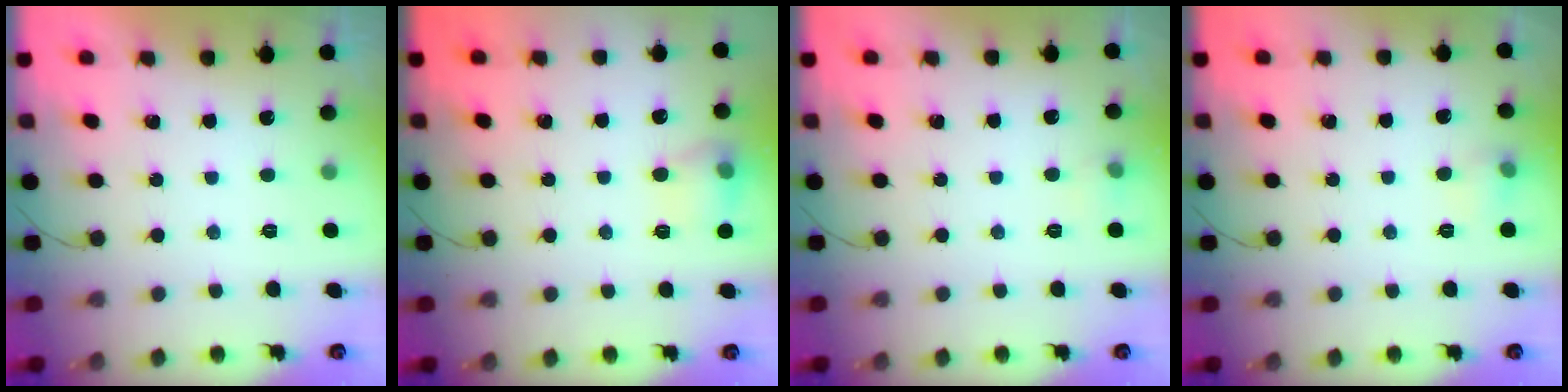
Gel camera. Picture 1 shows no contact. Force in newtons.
{"total": 9.4, "press": 9.4, "slide": 0.6}
{"total": 4.8, "press": 4.5, "slide": 1.8}
{"total": 5.2, "press": 5.0, "slide": 1.4}